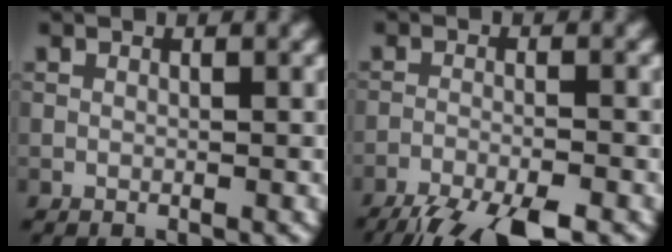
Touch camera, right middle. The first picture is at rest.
{"total": 8.8, "force": [-7.4, 1.7, 4.4], "torque": [-0.083, -0.034, -0.119]}